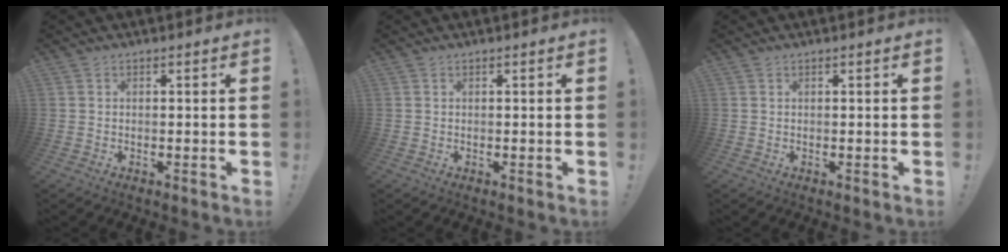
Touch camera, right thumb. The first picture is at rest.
{"total": 0.0}
{"total": 0.0}